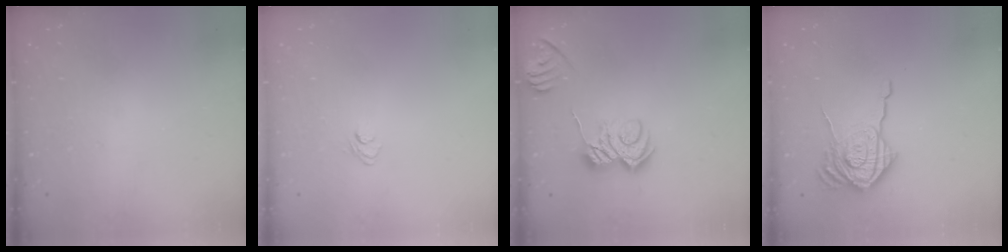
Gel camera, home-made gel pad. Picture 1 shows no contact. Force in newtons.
{"total": 4.3, "press": 4.0, "slide": 1.4}
{"total": 8.0, "press": 8.0, "slide": 0.7}
{"total": 16.7, "press": 16.6, "slide": 1.2}